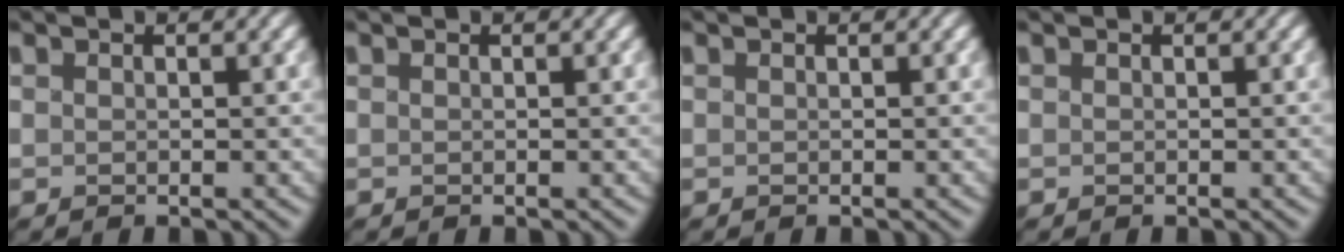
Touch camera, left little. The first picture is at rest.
{"total": 0.0}
{"total": 0.0}
{"total": 0.0}